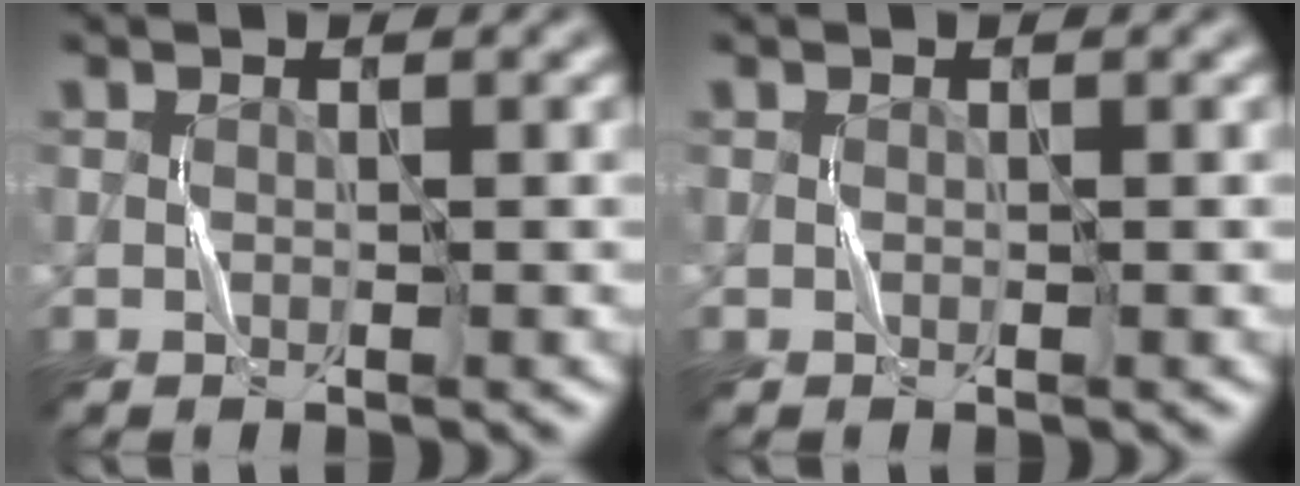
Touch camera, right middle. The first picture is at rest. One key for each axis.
{"total": 0.0}